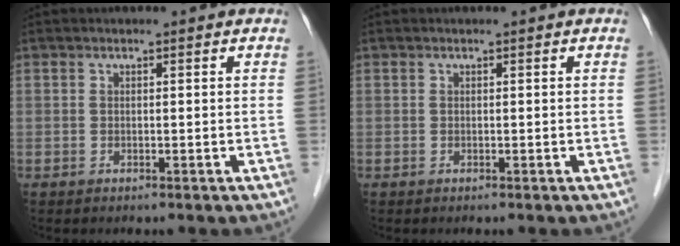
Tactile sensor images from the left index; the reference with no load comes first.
{"total": 0.0}